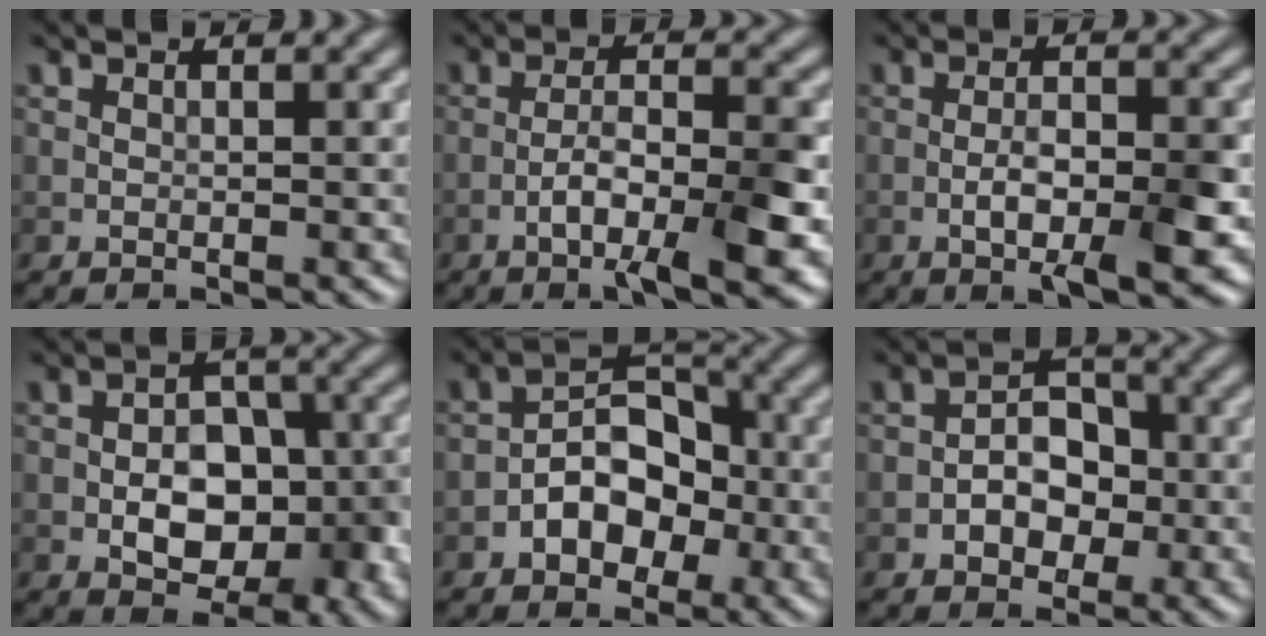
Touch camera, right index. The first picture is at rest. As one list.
[{"total": 8.2, "force": [-3.8, 2.2, 7.0], "torque": [-0.114, 0.006, -0.061]}, {"total": 6.0, "force": [-2.1, 1.9, 5.3], "torque": [-0.091, 0.000, -0.035]}, {"total": 7.2, "force": [-1.6, 4.6, 5.3], "torque": [-0.070, 0.001, -0.026]}, {"total": 5.2, "force": [-1.8, 3.5, 3.5], "torque": [-0.044, 0.010, -0.033]}, {"total": 3.7, "force": [-1.0, 2.6, 2.5], "torque": [-0.034, 0.007, -0.018]}]